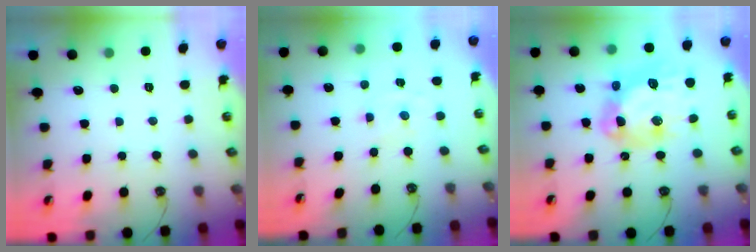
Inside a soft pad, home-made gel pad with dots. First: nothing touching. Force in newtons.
{"total": 0.0}
{"total": 17.5, "press": 17.4, "slide": 2.1}